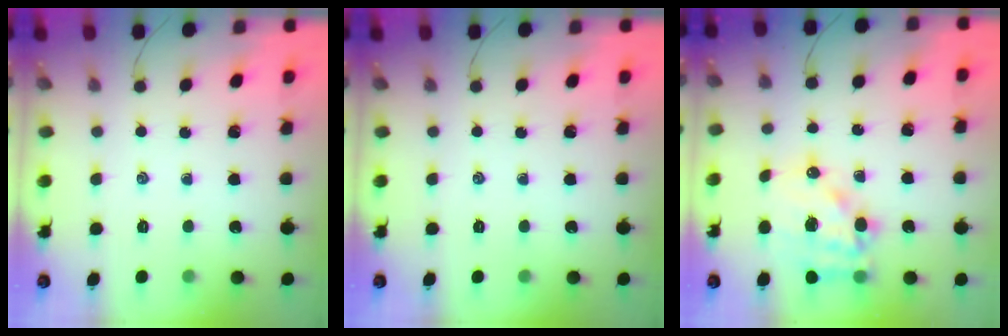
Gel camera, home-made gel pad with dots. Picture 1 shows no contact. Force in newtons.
{"total": 0.0}
{"total": 14.2, "press": 13.9, "slide": 3.3}